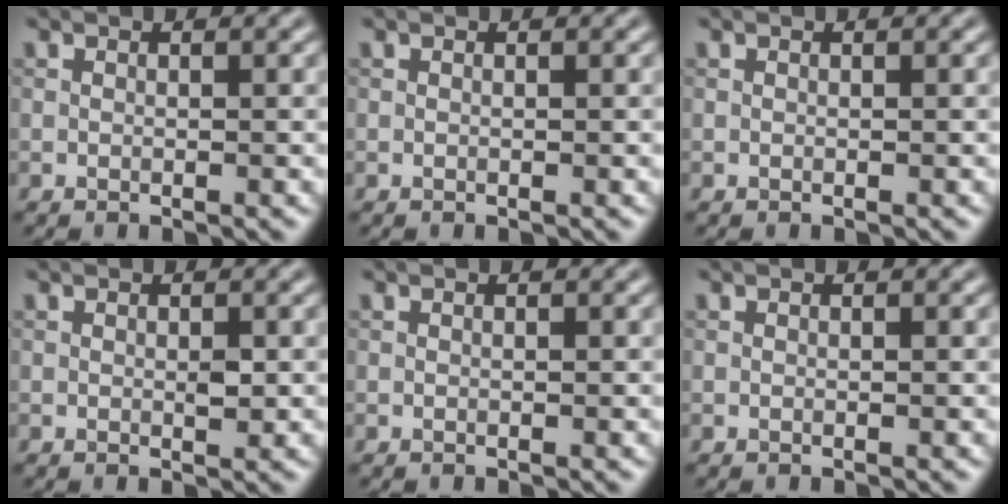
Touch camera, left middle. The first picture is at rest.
{"total": 0.0}
{"total": 0.0}
{"total": 0.8, "force": [-0.1, 0.4, 0.7], "torque": [-0.011, -0.004, -0.001]}
{"total": 0.0}
{"total": 0.0}